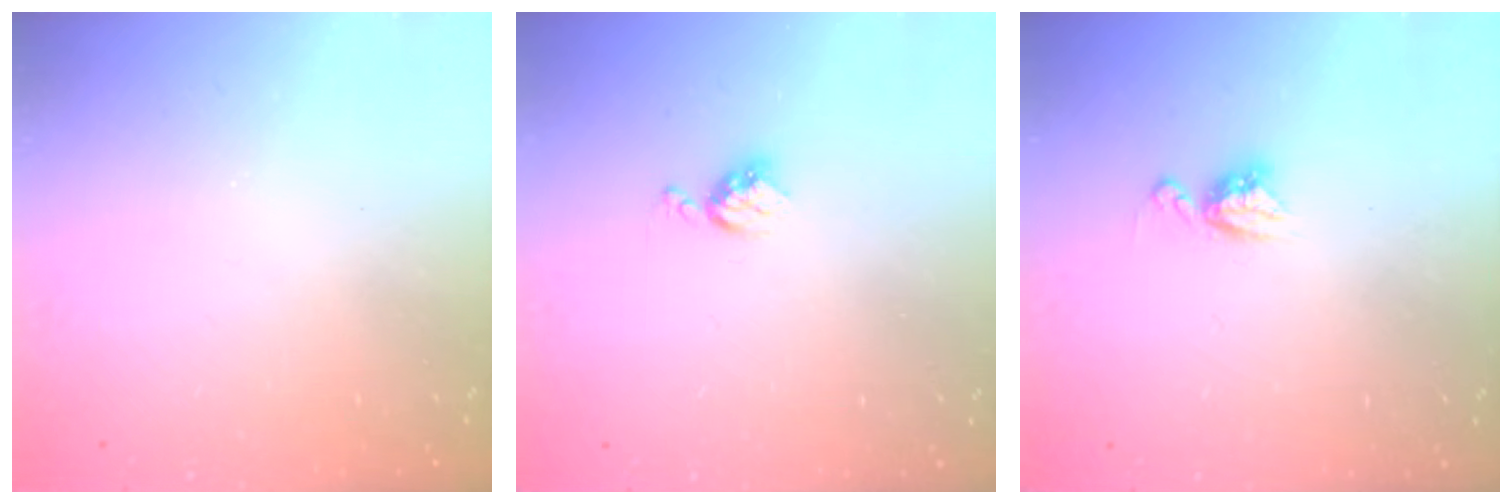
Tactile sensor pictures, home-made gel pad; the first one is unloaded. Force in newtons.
{"total": 4.2, "press": 4.2, "slide": 0.5}
{"total": 7.7, "press": 7.7, "slide": 0.6}